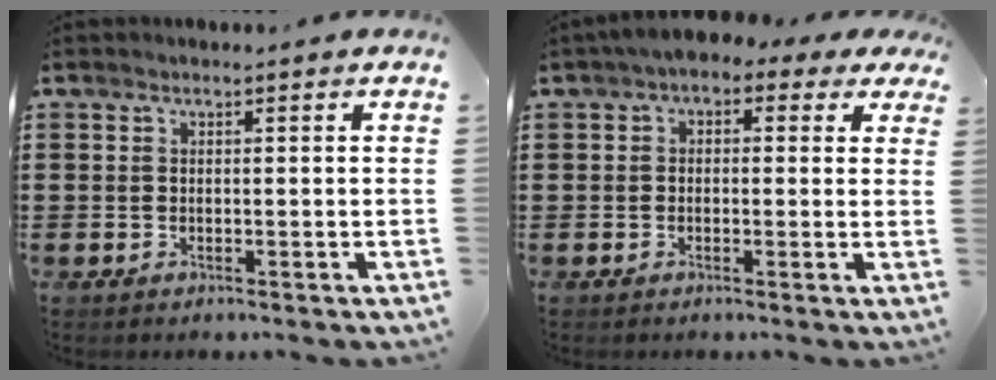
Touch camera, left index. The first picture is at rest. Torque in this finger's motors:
{"motor_torque": [1.02, -1.12, 0.85, 0.21]}